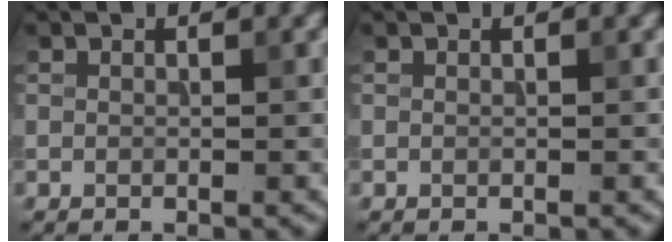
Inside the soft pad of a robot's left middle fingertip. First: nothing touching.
{"total": 0.0}